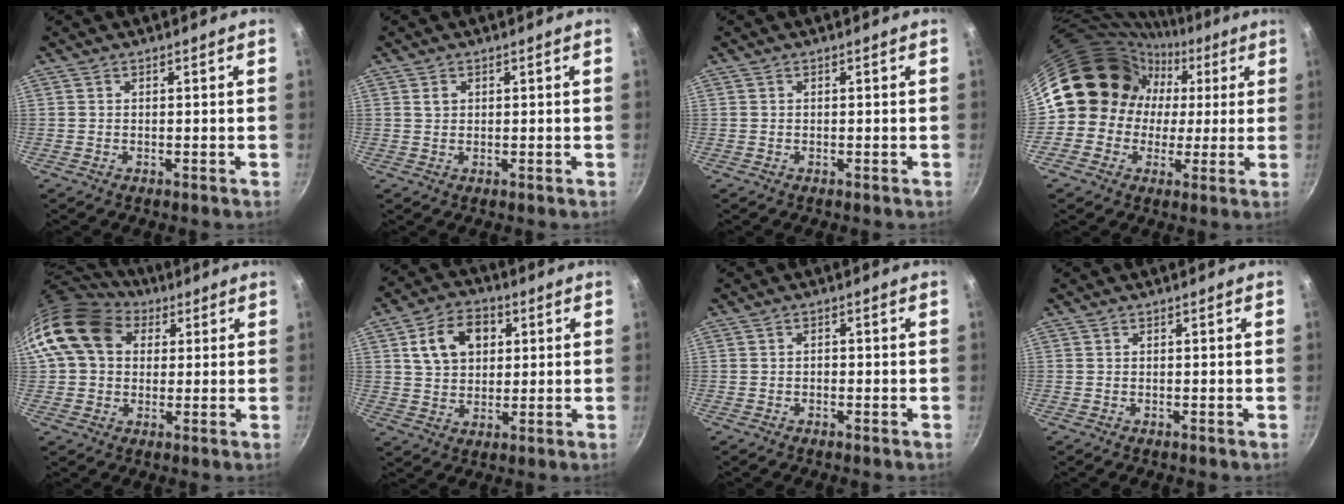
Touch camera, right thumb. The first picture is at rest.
{"total": 1.5, "force": [0.6, 1.1, 0.8], "torque": [-0.011, 0.001, 0.010]}
{"total": 0.0}
{"total": 15.2, "force": [1.4, 14.0, 5.7], "torque": [-0.038, 0.032, 0.009]}
{"total": 15.0, "force": [5.1, 11.3, 8.4], "torque": [-0.138, 0.015, 0.076]}
{"total": 11.0, "force": [3.3, 8.1, 6.8], "torque": [-0.093, 0.007, 0.050]}
{"total": 0.9, "force": [-0.3, 0.7, 0.6], "torque": [-0.009, 0.005, -0.005]}
{"total": 0.0}